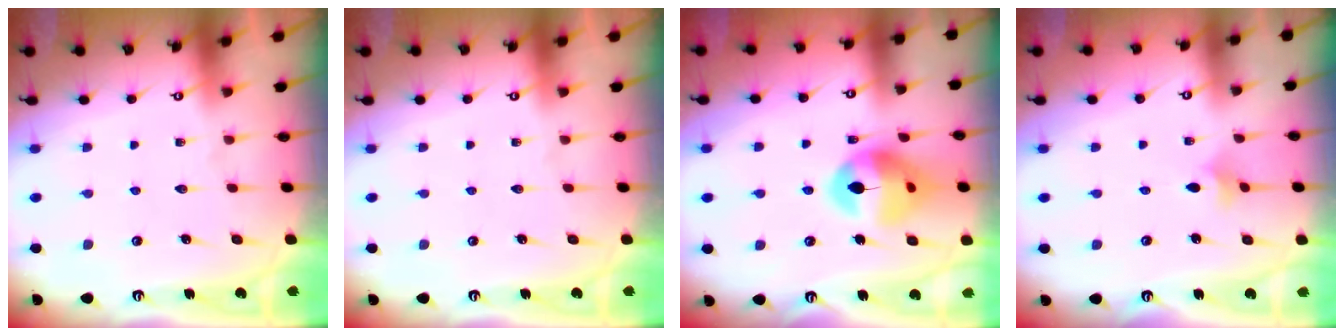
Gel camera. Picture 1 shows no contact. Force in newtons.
{"total": 0.0}
{"total": 16.3, "press": 16.2, "slide": 2.0}
{"total": 3.7, "press": 3.6, "slide": 0.8}